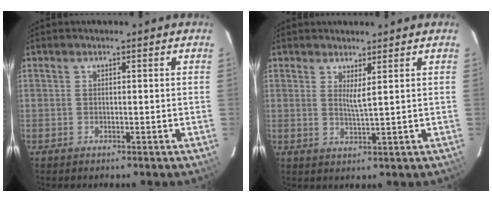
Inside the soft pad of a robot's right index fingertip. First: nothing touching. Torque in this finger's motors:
{"motor_torque": [-0.01, 0.06, 0.02, 0.04]}